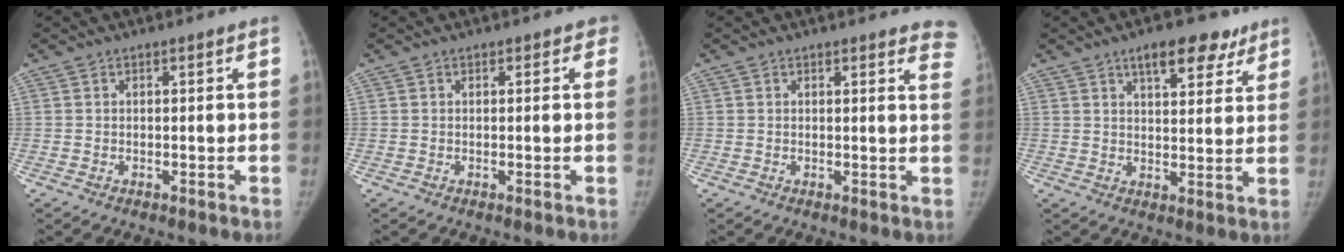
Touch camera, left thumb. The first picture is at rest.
{"total": 1.2, "force": [0.7, 0.9, 0.4], "torque": [0.019, 0.002, 0.000]}
{"total": 5.8, "force": [5.2, 1.5, 1.9], "torque": [0.011, -0.023, 0.032]}
{"total": 9.7, "force": [6.1, 4.4, 6.1], "torque": [-0.055, -0.022, 0.087]}